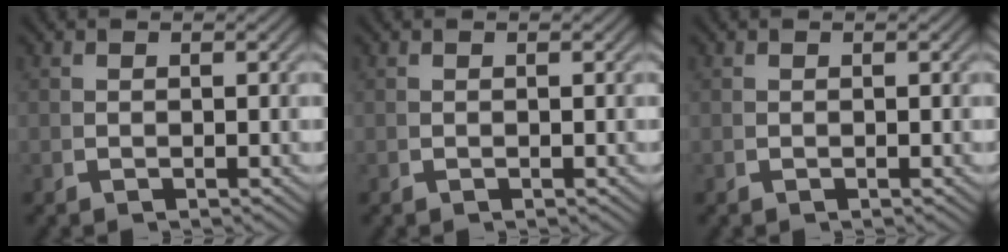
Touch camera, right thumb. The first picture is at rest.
{"total": 0.0}
{"total": 0.0}